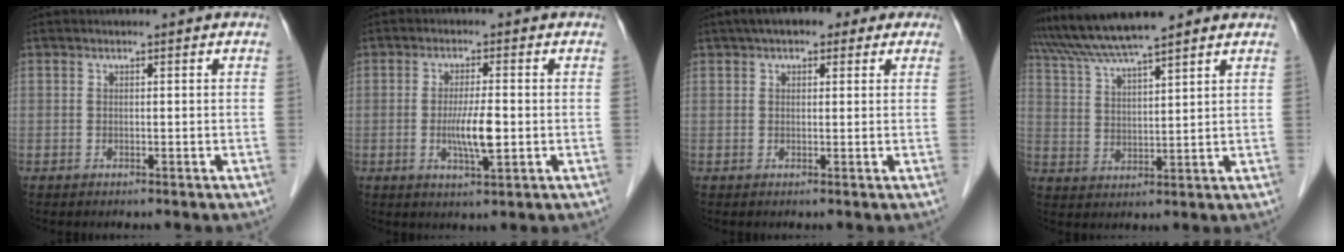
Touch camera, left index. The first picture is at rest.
{"total": 5.3, "force": [-0.8, 0.6, 5.2], "torque": [-0.103, -0.010, -0.012]}
{"total": 8.1, "force": [5.5, 3.6, 4.7], "torque": [-0.059, 0.041, 0.071]}
{"total": 11.2, "force": [9.6, 0.6, 5.6], "torque": [-0.105, 0.037, 0.165]}